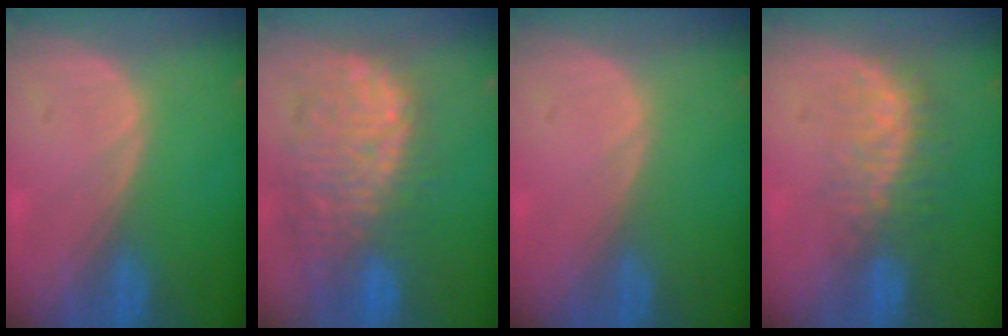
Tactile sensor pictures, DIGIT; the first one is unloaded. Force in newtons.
{"total": 12.2, "press": 10.9, "slide": 5.5}
{"total": 0.0}
{"total": 8.3, "press": 6.9, "slide": 4.5}